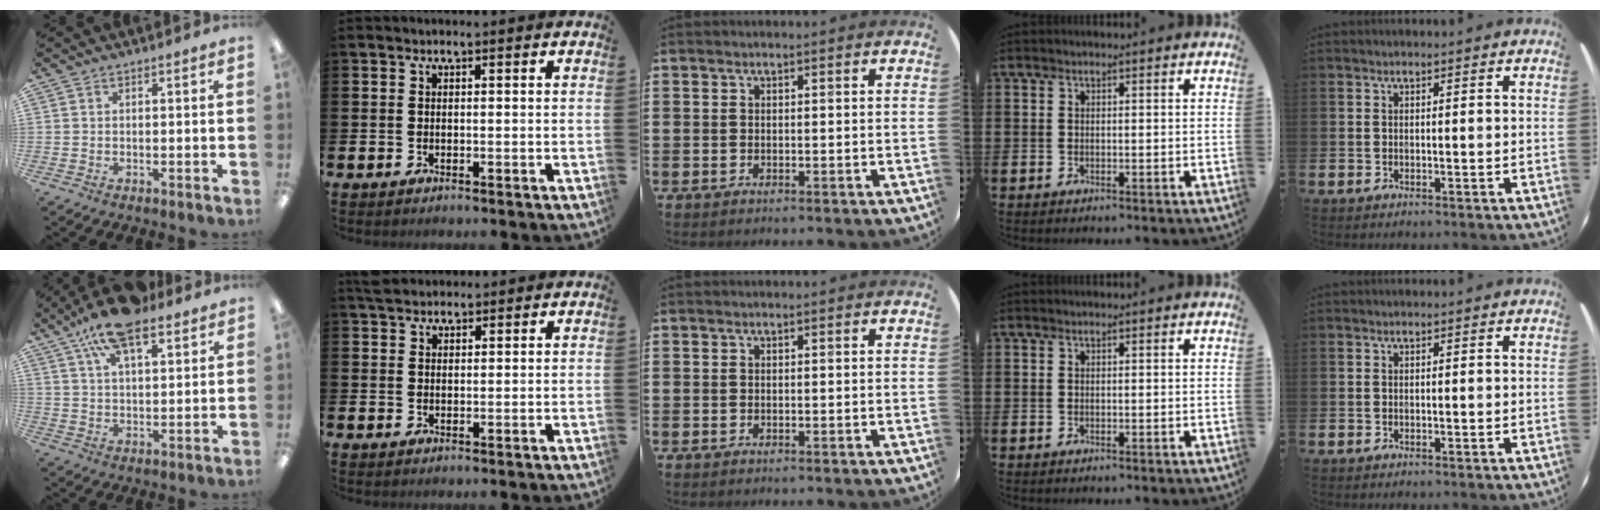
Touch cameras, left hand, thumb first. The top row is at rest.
{"thumb": {"total": 13.8, "force": [9.5, 4.9, 8.6], "torque": [-0.162, -0.028, 0.169]}, "index": {"total": 2.7, "force": [2.5, 0.9, 0.3], "torque": [-0.004, -0.005, 0.046]}}